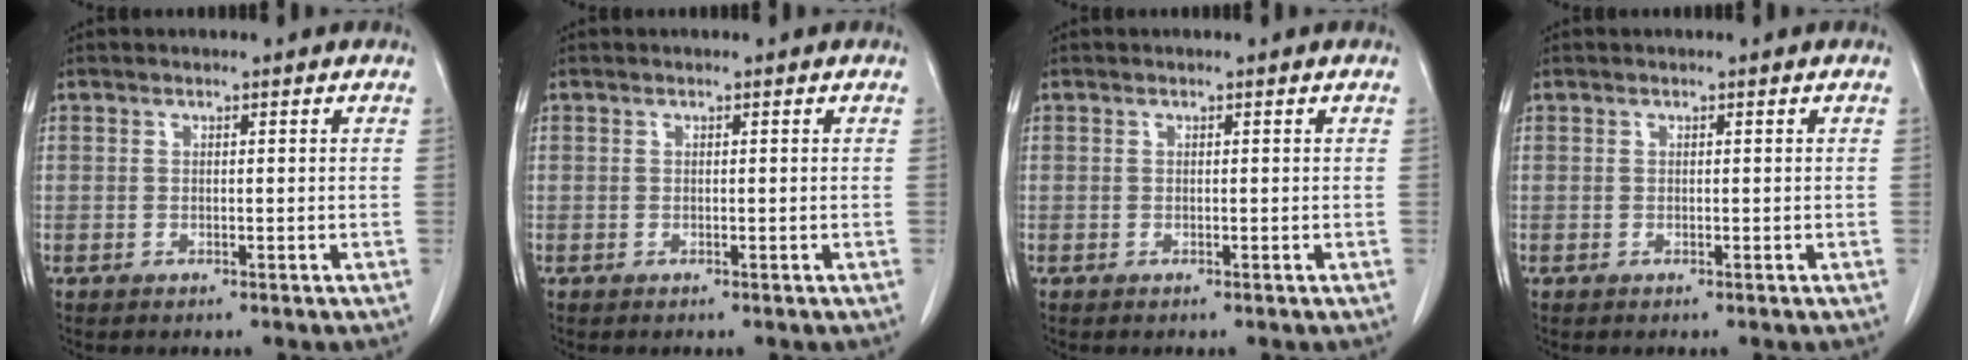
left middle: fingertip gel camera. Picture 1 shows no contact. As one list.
[{"total": 0.0}, {"total": 0.0}, {"total": 0.0}]